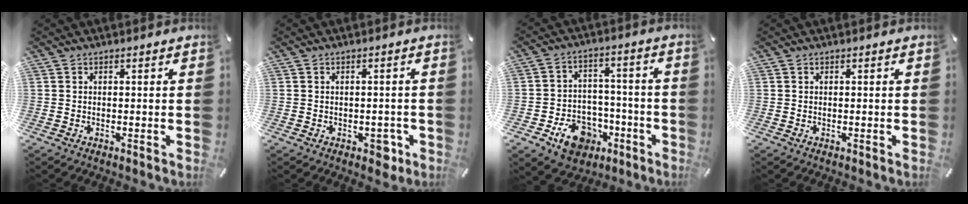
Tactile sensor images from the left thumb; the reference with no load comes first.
{"total": 4.0, "force": [-1.6, 2.6, 2.6], "torque": [-0.022, 0.004, -0.028]}
{"total": 12.1, "force": [-5.9, 9.0, 5.4], "torque": [-0.076, 0.047, -0.095]}
{"total": 0.0}